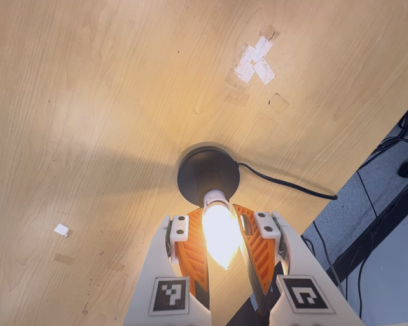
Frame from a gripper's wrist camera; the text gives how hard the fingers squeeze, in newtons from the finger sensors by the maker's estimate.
{"total": 13.8, "left": 13.4, "right": 14.2}